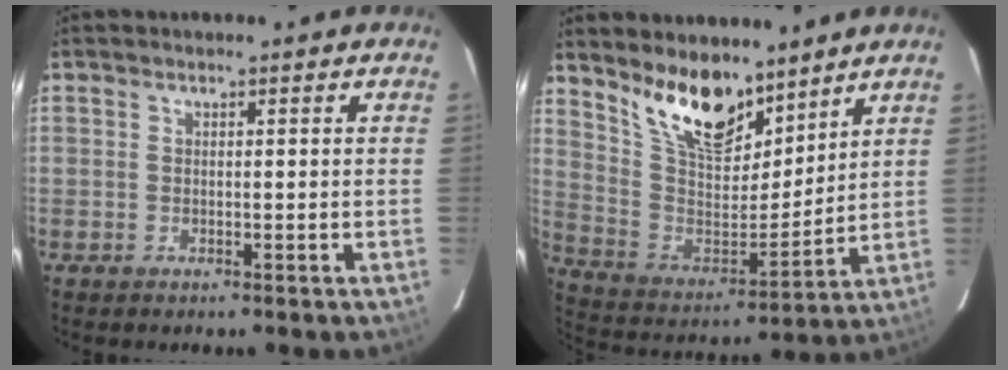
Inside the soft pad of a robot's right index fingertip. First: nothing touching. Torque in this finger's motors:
{"motor_torque": [1.08, 1.06, 0.44, 0.10]}